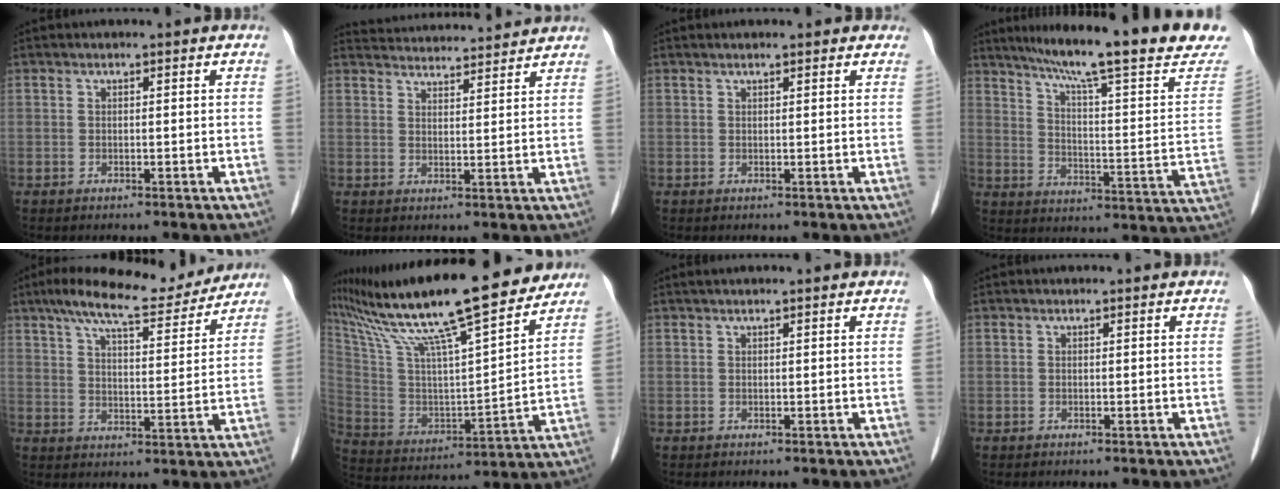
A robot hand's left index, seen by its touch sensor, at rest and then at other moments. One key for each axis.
{"total": 11.7, "fx": 11.5, "fy": 1.1, "fz": 2.2, "tx": -0.033, "ty": 0.025, "tz": 0.155}
{"total": 2.7, "fx": 2.1, "fy": 1.0, "fz": 1.3, "tx": -0.010, "ty": 0.024, "tz": 0.023}
{"total": 23.2, "fx": 18.9, "fy": 1.9, "fz": 13.3, "tx": -0.192, "ty": -0.028, "tz": 0.244}
{"total": 13.7, "fx": 11.8, "fy": 2.6, "fz": 6.3, "tx": -0.104, "ty": 0.012, "tz": 0.174}
{"total": 25.2, "fx": 20.6, "fy": 2.7, "fz": 14.3, "tx": -0.260, "ty": 0.016, "tz": 0.339}
{"total": 2.5, "fx": 2.0, "fy": 0.2, "fz": 1.5, "tx": -0.018, "ty": 0.032, "tz": 0.028}
{"total": 0.0}